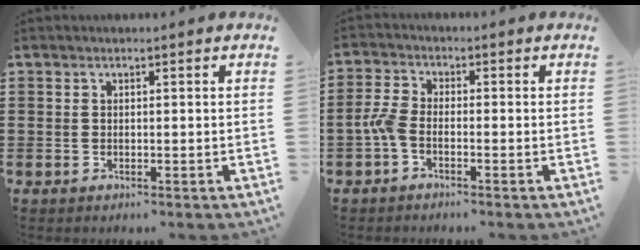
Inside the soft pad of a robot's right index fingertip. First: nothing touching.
{"total": 3.3, "force": [-1.5, 1.4, 2.5], "torque": [-0.076, -0.004, -0.037]}